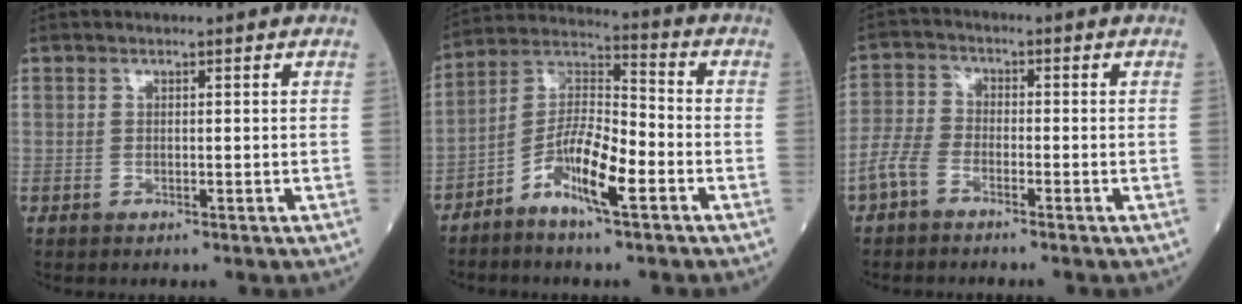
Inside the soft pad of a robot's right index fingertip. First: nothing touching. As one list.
[{"total": 9.9, "force": [-4.7, 2.1, 8.4], "torque": [-0.163, 0.013, -0.091]}, {"total": 4.4, "force": [-3.0, 2.1, 2.5], "torque": [-0.070, 0.001, -0.071]}]